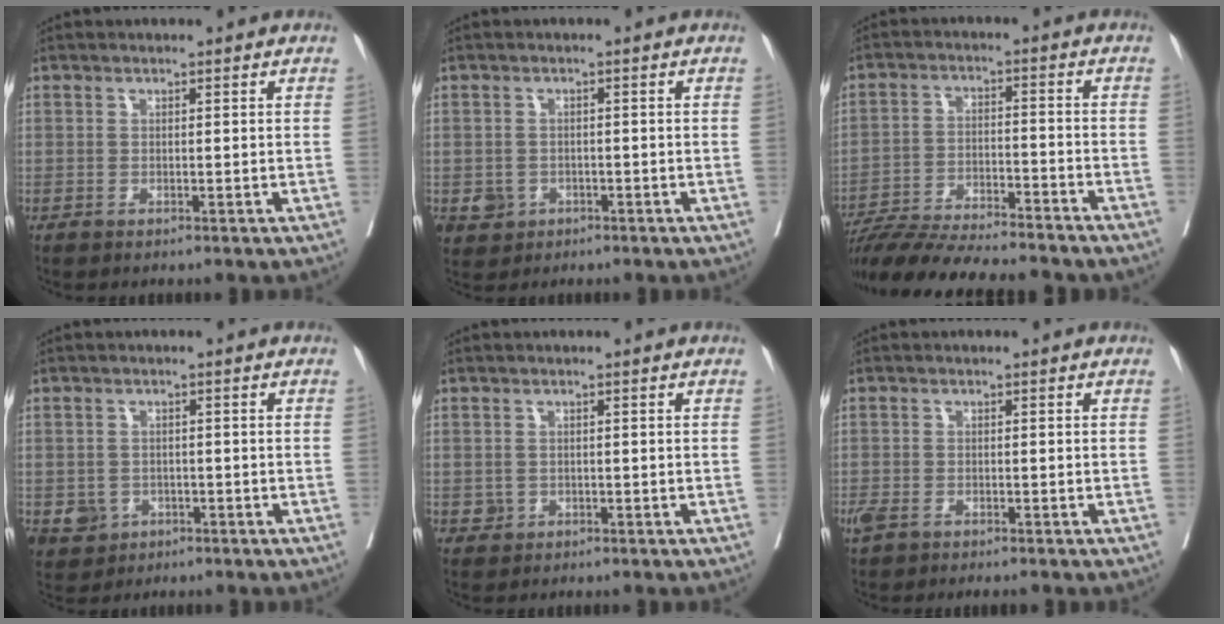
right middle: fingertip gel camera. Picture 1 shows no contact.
{"total": 3.3, "force": [-1.2, 3.0, 0.6], "torque": [-0.006, 0.006, -0.014]}
{"total": 16.9, "force": [-15.2, 1.2, 7.3], "torque": [-0.124, -0.021, -0.240]}
{"total": 4.3, "force": [-1.6, 3.9, 0.9], "torque": [-0.013, 0.005, -0.019]}
{"total": 1.4, "force": [-0.4, 1.3, 0.2], "torque": [0.000, 0.005, -0.003]}
{"total": 4.3, "force": [-2.9, 1.9, 2.4], "torque": [-0.052, -0.007, -0.048]}